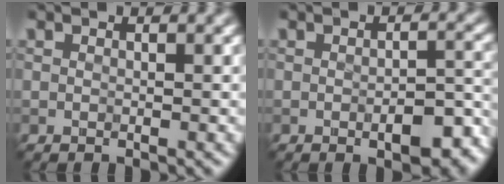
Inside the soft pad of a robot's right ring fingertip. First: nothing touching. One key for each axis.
{"total": 5.1, "fx": -2.2, "fy": 2.0, "fz": 4.2, "tx": -0.056, "ty": -0.005, "tz": -0.025}